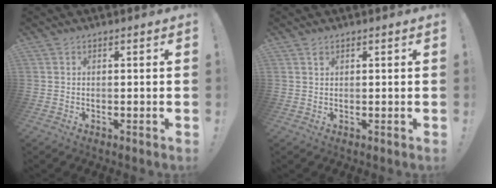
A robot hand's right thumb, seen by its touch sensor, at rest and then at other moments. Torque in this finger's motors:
{"motor_torque": [-0.01, -0.11, 0.04, -0.24, 0.02]}